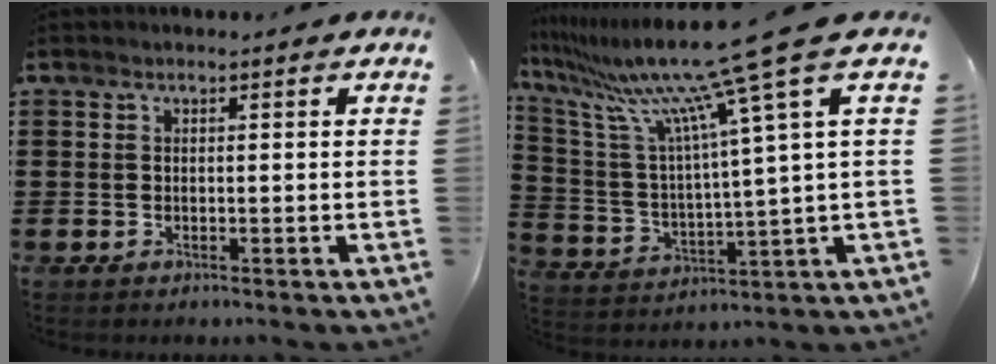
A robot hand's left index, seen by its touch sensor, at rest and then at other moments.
{"total": 14.6, "force": [10.6, -1.2, 10.0], "torque": [-0.224, -0.067, 0.165]}